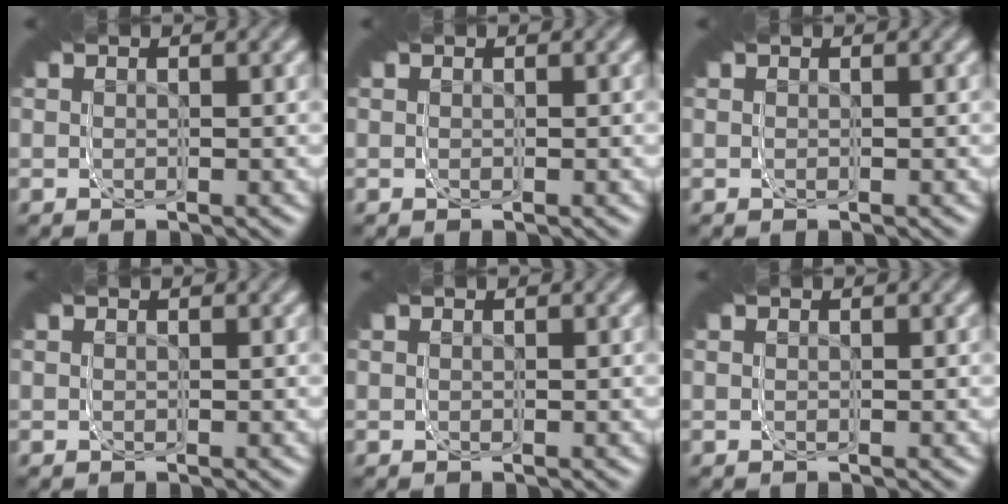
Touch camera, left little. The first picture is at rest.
{"total": 0.0}
{"total": 0.0}
{"total": 0.0}
{"total": 0.0}
{"total": 0.0}